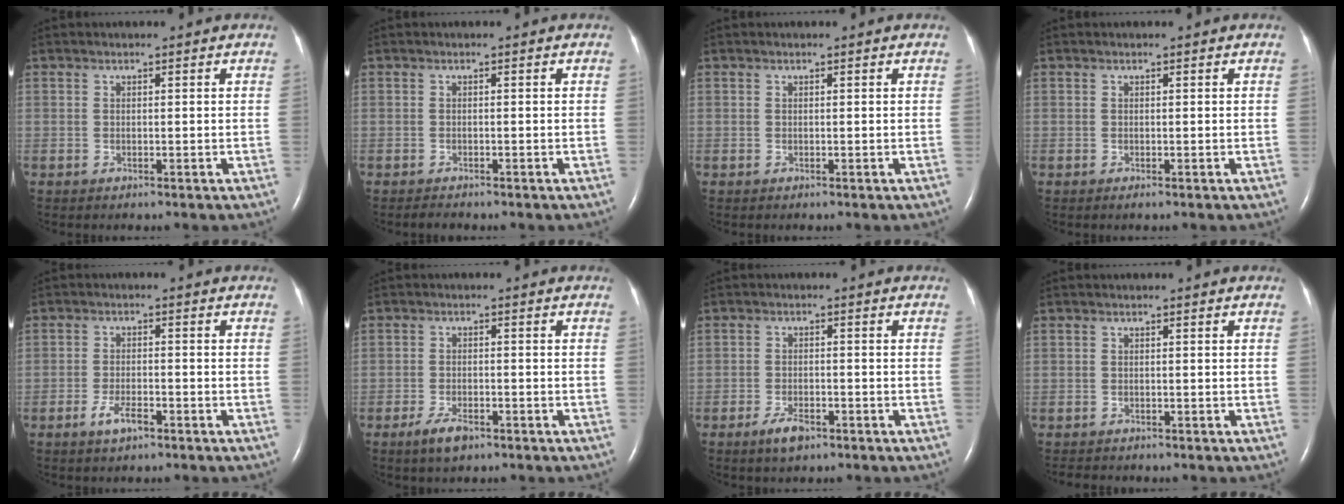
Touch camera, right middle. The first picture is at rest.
{"total": 0.9, "force": [-0.8, 0.1, 0.2], "torque": [-0.013, -0.003, -0.011]}
{"total": 0.0}
{"total": 0.0}
{"total": 3.5, "force": [-2.2, 1.0, 2.5], "torque": [-0.054, 0.000, -0.040]}
{"total": 3.7, "force": [-2.5, 1.3, 2.4], "torque": [-0.056, -0.003, -0.042]}
{"total": 3.4, "force": [-2.3, 1.3, 2.2], "torque": [-0.048, -0.001, -0.038]}
{"total": 1.9, "force": [-1.7, 0.6, 0.5], "torque": [-0.011, -0.005, -0.022]}